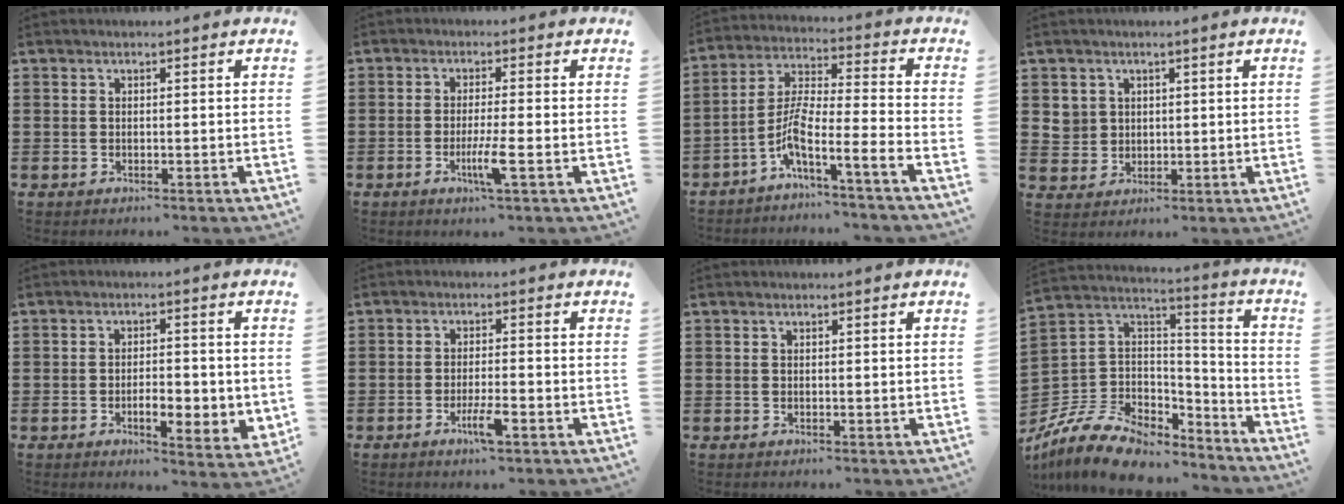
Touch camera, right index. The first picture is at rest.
{"total": 4.6, "force": [-1.8, 0.0, 4.2], "torque": [-0.077, -0.017, -0.031]}
{"total": 7.0, "force": [-5.2, -0.9, 4.5], "torque": [-0.098, -0.031, -0.113]}
{"total": 3.4, "force": [1.3, 3.1, 0.5], "torque": [-0.024, 0.011, 0.025]}
{"total": 5.2, "force": [-1.3, 2.4, 4.4], "torque": [-0.072, 0.004, -0.027]}
{"total": 4.4, "force": [-2.2, 0.6, 3.8], "torque": [-0.074, -0.008, -0.040]}
{"total": 0.0}
{"total": 10.5, "force": [-8.1, 5.5, 3.7], "torque": [-0.101, 0.012, -0.159]}